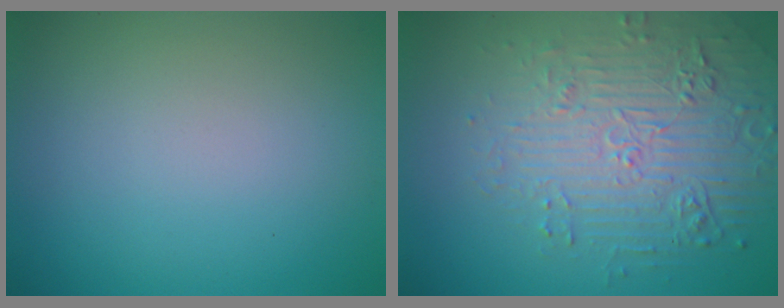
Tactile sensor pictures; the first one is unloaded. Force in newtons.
{"total": 6.0, "press": 4.8, "slide": 3.6}